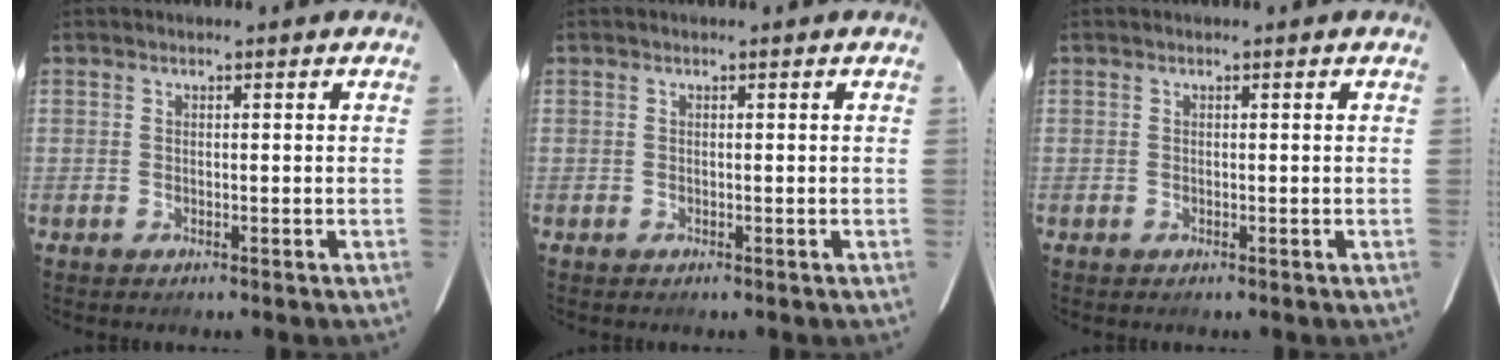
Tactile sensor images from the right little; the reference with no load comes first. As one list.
[{"total": 0.0}, {"total": 0.0}]